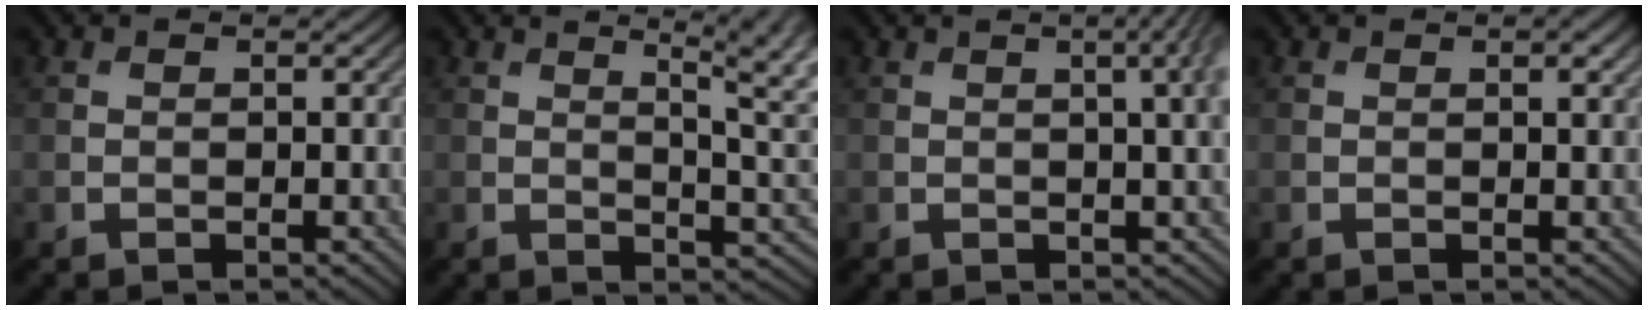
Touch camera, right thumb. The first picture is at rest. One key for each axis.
{"total": 10.3, "fx": 4.2, "fy": 3.5, "fz": 8.7, "tx": -0.103, "ty": 0.025, "tz": 0.052}
{"total": 4.9, "fx": 1.1, "fy": 1.2, "fz": 4.6, "tx": -0.054, "ty": 0.016, "tz": 0.010}
{"total": 1.0, "fx": 0.5, "fy": 0.3, "fz": 0.8, "tx": -0.012, "ty": 0.000, "tz": 0.009}